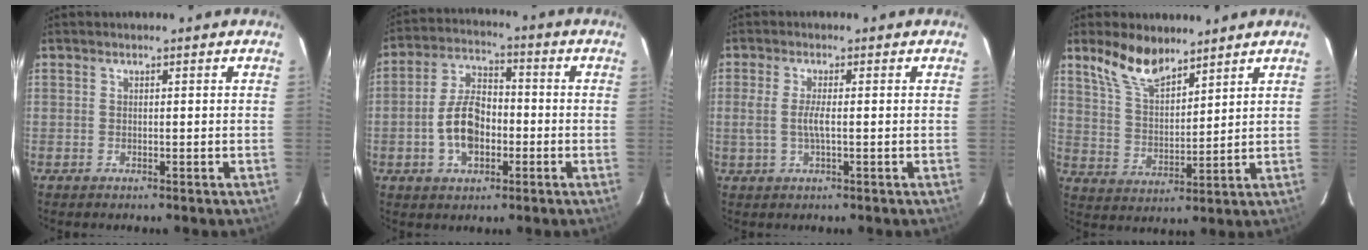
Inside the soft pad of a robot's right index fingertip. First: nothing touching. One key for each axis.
{"total": 9.8, "fx": -2.7, "fy": 5.9, "fz": 7.3, "tx": -0.146, "ty": 0.018, "tz": -0.041}
{"total": 3.5, "fx": -0.4, "fy": 0.5, "fz": 3.4, "tx": -0.067, "ty": -0.003, "tz": -0.007}
{"total": 9.4, "fx": 7.2, "fy": 3.5, "fz": 4.9, "tx": -0.094, "ty": 0.011, "tz": 0.145}